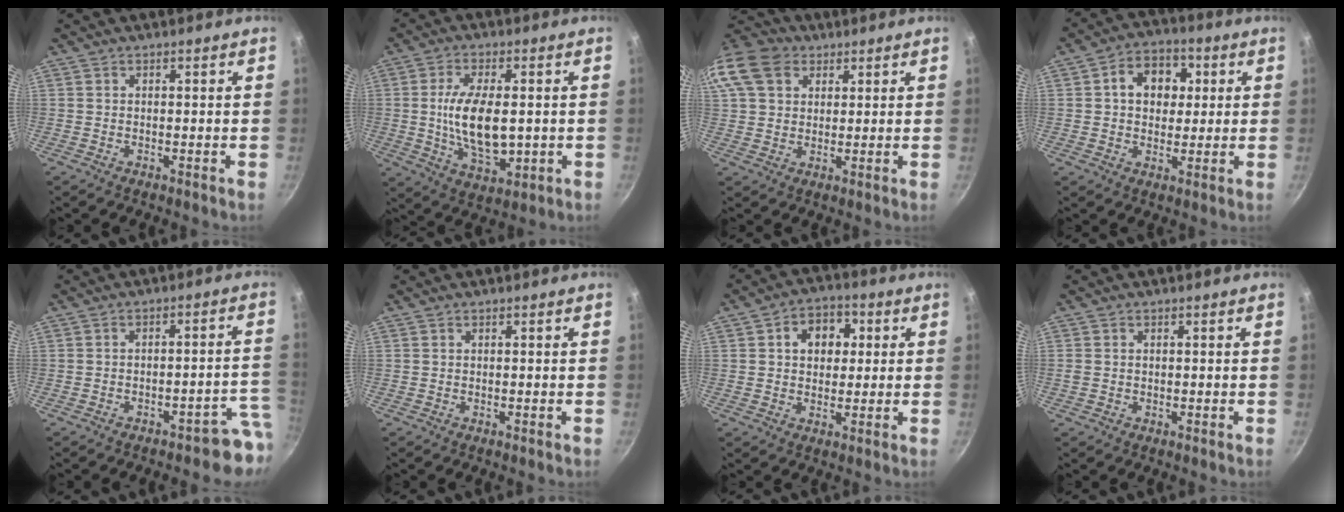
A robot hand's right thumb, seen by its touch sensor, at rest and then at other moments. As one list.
[{"total": 12.8, "force": [-0.1, 6.4, 11.1], "torque": [-0.191, -0.002, 0.006]}, {"total": 17.1, "force": [6.9, 12.9, 8.9], "torque": [-0.198, 0.029, 0.121]}, {"total": 10.0, "force": [2.1, 7.7, 6.0], "torque": [-0.057, 0.011, 0.021]}, {"total": 5.8, "force": [-4.1, 2.2, 3.4], "torque": [0.007, 0.048, -0.051]}, {"total": 0.0}, {"total": 8.4, "force": [2.0, 6.4, 5.0], "torque": [-0.036, 0.009, 0.020]}, {"total": 1.1, "force": [0.0, 1.0, 0.6], "torque": [-0.012, 0.003, 0.001]}]